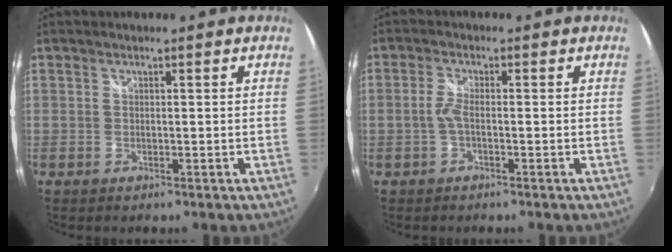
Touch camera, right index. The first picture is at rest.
{"total": 2.3, "force": [-0.7, 0.5, 2.1], "torque": [-0.049, 0.002, -0.016]}